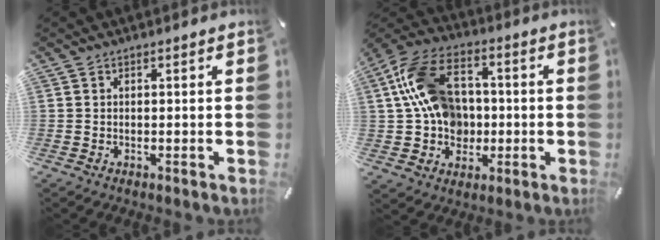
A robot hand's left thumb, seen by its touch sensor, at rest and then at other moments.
{"total": 16.2, "force": [1.6, 12.9, 9.7], "torque": [-0.220, 0.011, 0.036]}